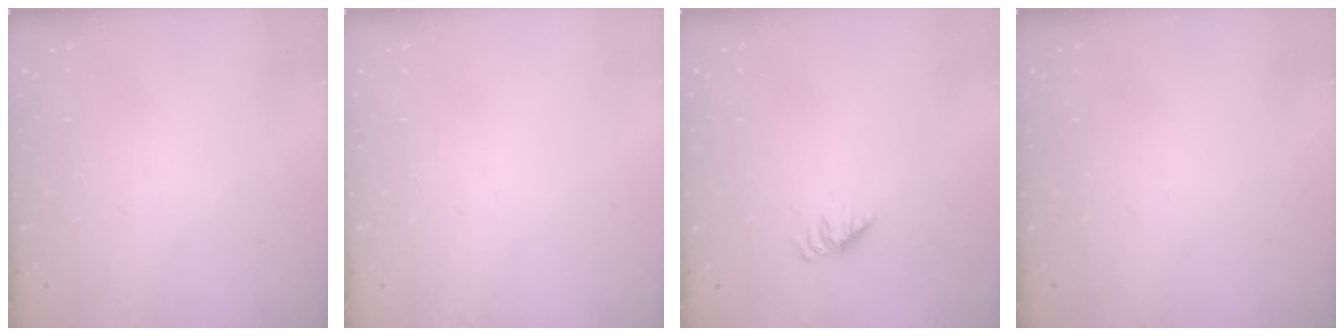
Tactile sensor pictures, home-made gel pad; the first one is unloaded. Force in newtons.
{"total": 0.0}
{"total": 1.4, "press": 1.4, "slide": 0.3}
{"total": 0.0}